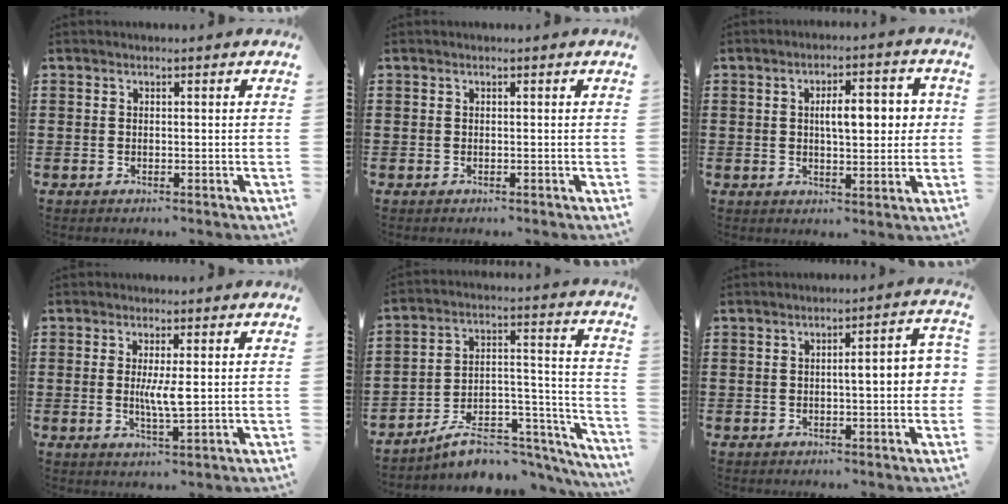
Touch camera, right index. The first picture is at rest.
{"total": 0.0}
{"total": 7.1, "force": [1.0, 2.8, 6.4], "torque": [-0.092, -0.003, 0.008]}
{"total": 4.1, "force": [0.3, 0.7, 4.0], "torque": [-0.076, -0.004, 0.003]}
{"total": 8.9, "force": [-7.0, 3.6, 4.2], "torque": [-0.062, 0.020, -0.124]}
{"total": 4.9, "force": [-0.4, 0.7, 4.8], "torque": [-0.075, -0.001, -0.011]}